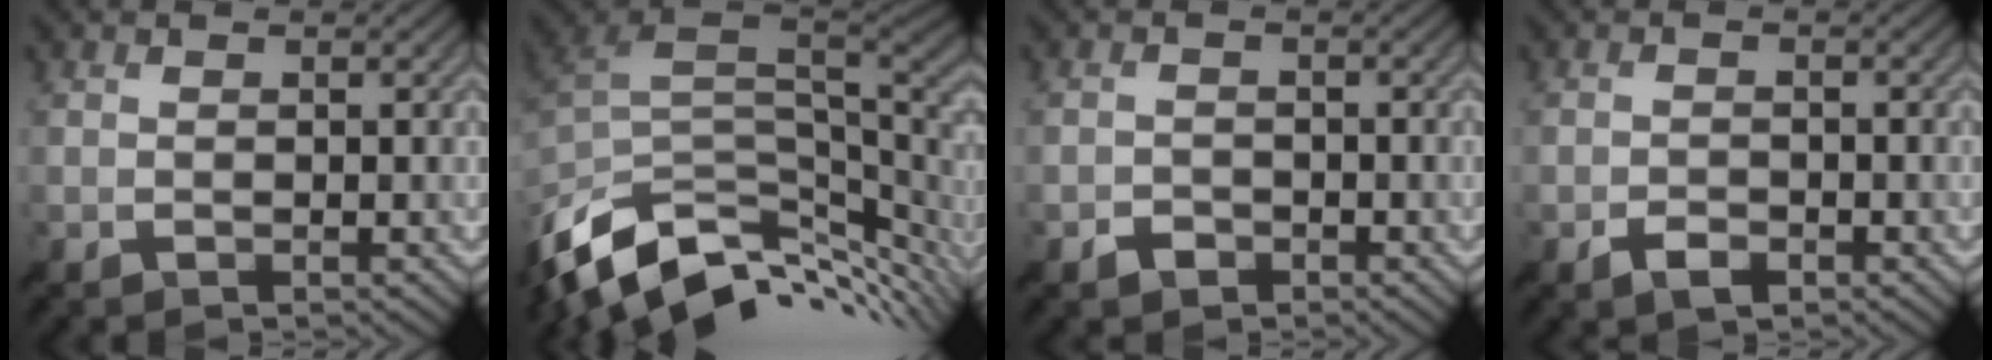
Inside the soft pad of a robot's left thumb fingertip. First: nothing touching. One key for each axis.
{"total": 12.0, "fx": -3.8, "fy": 6.5, "fz": 9.3, "tx": -0.202, "ty": -0.011, "tz": -0.058}
{"total": 1.4, "fx": -0.6, "fy": 1.1, "fz": 0.5, "tx": -0.007, "ty": 0.007, "tz": -0.016}
{"total": 1.9, "fx": -0.7, "fy": 1.1, "fz": 1.4, "tx": -0.027, "ty": 0.006, "tz": -0.015}